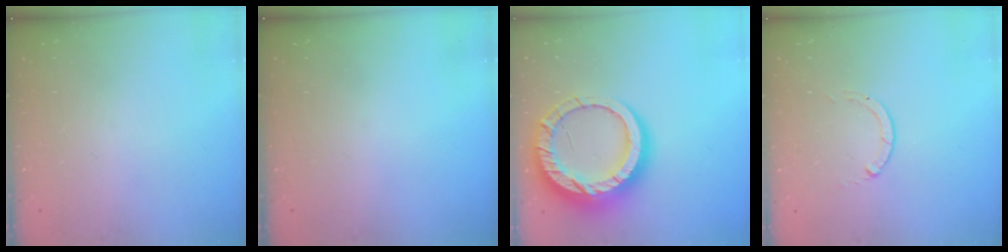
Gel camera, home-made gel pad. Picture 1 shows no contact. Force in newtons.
{"total": 0.0}
{"total": 20.2, "press": 20.1, "slide": 2.0}
{"total": 0.0}